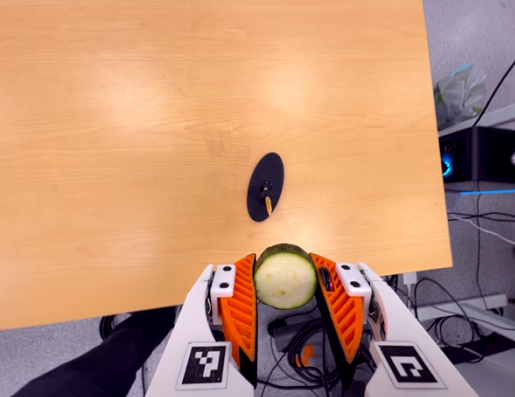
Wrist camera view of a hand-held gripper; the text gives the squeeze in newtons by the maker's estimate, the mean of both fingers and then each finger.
{"total": 11.4, "left": 10.6, "right": 12.2}